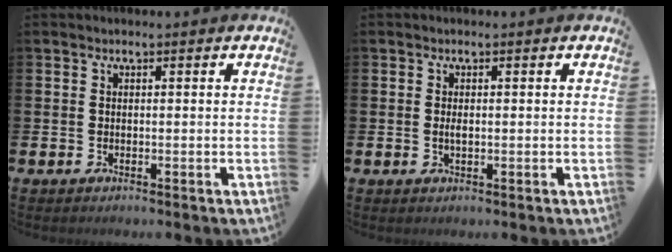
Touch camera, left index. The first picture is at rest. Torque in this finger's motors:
{"motor_torque": [0.25, 0.12, 0.01, 0.00]}